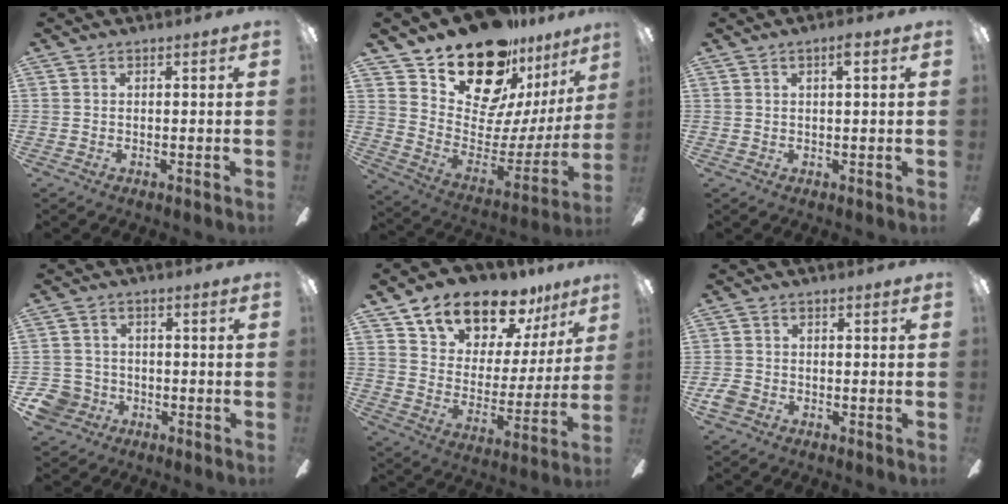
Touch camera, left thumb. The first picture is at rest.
{"total": 21.9, "force": [16.7, 10.3, 9.7], "torque": [-0.159, -0.125, 0.304]}
{"total": 2.6, "force": [1.3, 0.6, 2.2], "torque": [-0.038, 0.002, 0.018]}
{"total": 6.7, "force": [-2.9, 5.8, 1.8], "torque": [-0.064, 0.023, -0.056]}
{"total": 15.3, "force": [13.0, 6.9, 4.0], "torque": [-0.078, -0.099, 0.237]}
{"total": 3.1, "force": [-1.6, 2.1, 1.5], "torque": [-0.028, 0.008, -0.031]}